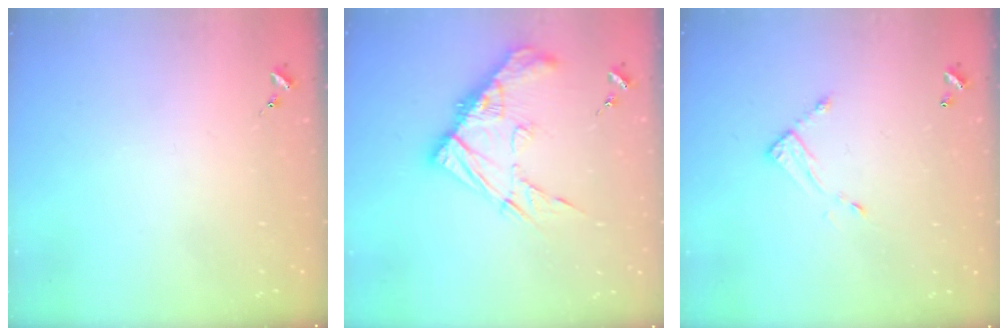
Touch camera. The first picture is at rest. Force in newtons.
{"total": 15.6, "press": 15.5, "slide": 1.4}
{"total": 5.5, "press": 5.5, "slide": 0.3}